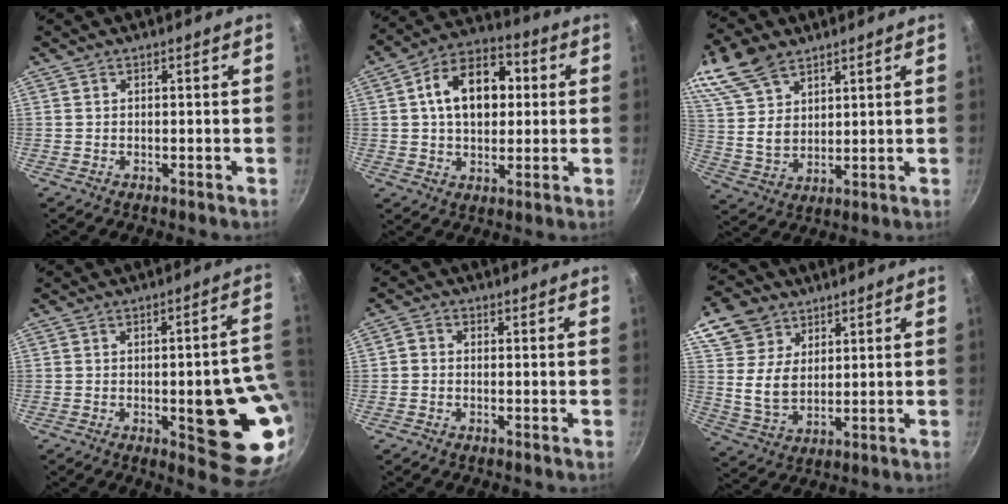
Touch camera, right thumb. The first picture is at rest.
{"total": 15.0, "force": [2.4, 10.1, 10.8], "torque": [-0.133, 0.021, 0.025]}
{"total": 16.5, "force": [10.1, 10.0, 8.3], "torque": [-0.168, -0.007, 0.209]}
{"total": 18.1, "force": [-2.8, 6.2, 16.8], "torque": [-0.154, 0.010, -0.032]}
{"total": 2.2, "force": [-0.4, 1.8, 1.1], "torque": [-0.024, 0.010, -0.013]}
{"total": 11.9, "force": [6.1, 8.7, 5.2], "torque": [-0.073, -0.022, 0.116]}